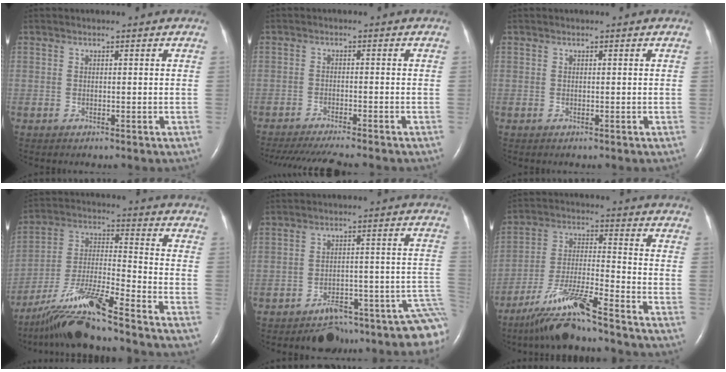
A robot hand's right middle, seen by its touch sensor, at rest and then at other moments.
{"total": 11.7, "force": [-10.3, 0.5, 5.4], "torque": [-0.075, -0.022, -0.153]}
{"total": 0.0}
{"total": 15.0, "force": [-11.9, 0.0, 9.1], "torque": [-0.183, -0.021, -0.217]}
{"total": 17.3, "force": [-15.6, 3.2, 6.6], "torque": [0.000, 0.061, -0.197]}
{"total": 11.8, "force": [-9.3, 0.2, 7.2], "torque": [-0.142, -0.022, -0.172]}